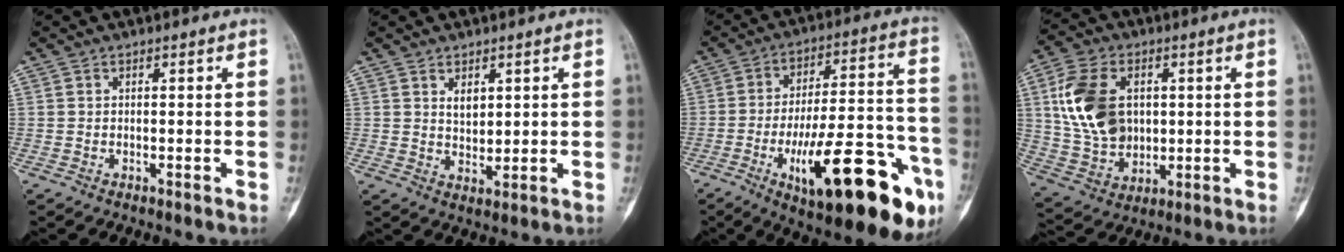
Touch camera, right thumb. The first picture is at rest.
{"total": 3.5, "force": [1.5, 2.2, 2.3], "torque": [-0.028, -0.015, 0.032]}
{"total": 28.2, "force": [-11.8, 9.2, 23.9], "torque": [-0.303, 0.054, -0.163]}
{"total": 12.9, "force": [2.8, 9.0, 8.8], "torque": [-0.161, -0.004, 0.060]}